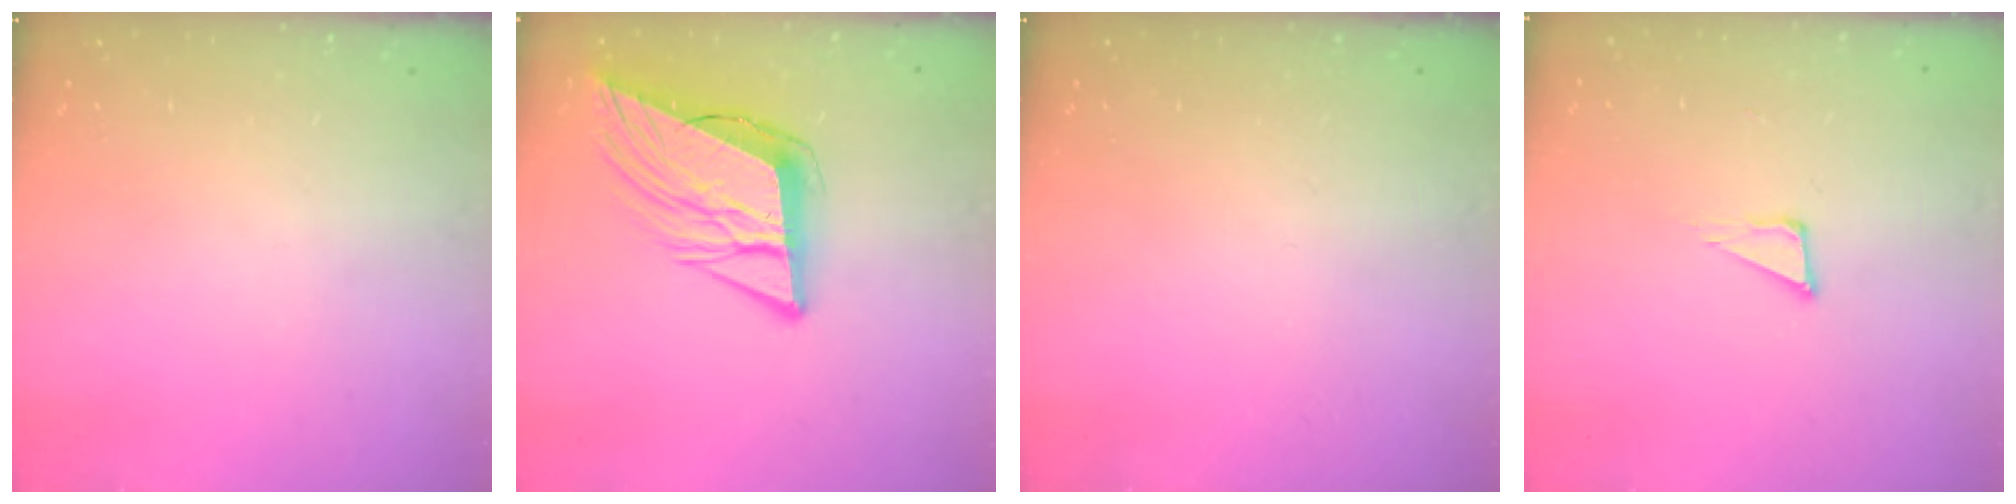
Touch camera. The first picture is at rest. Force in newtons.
{"total": 13.0, "press": 12.4, "slide": 4.0}
{"total": 0.0}
{"total": 4.0, "press": 3.9, "slide": 0.8}